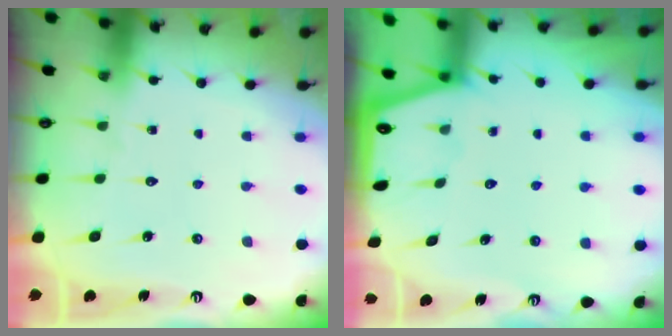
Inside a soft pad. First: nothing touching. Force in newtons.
{"total": 0.7, "press": 0.6, "slide": 0.2}